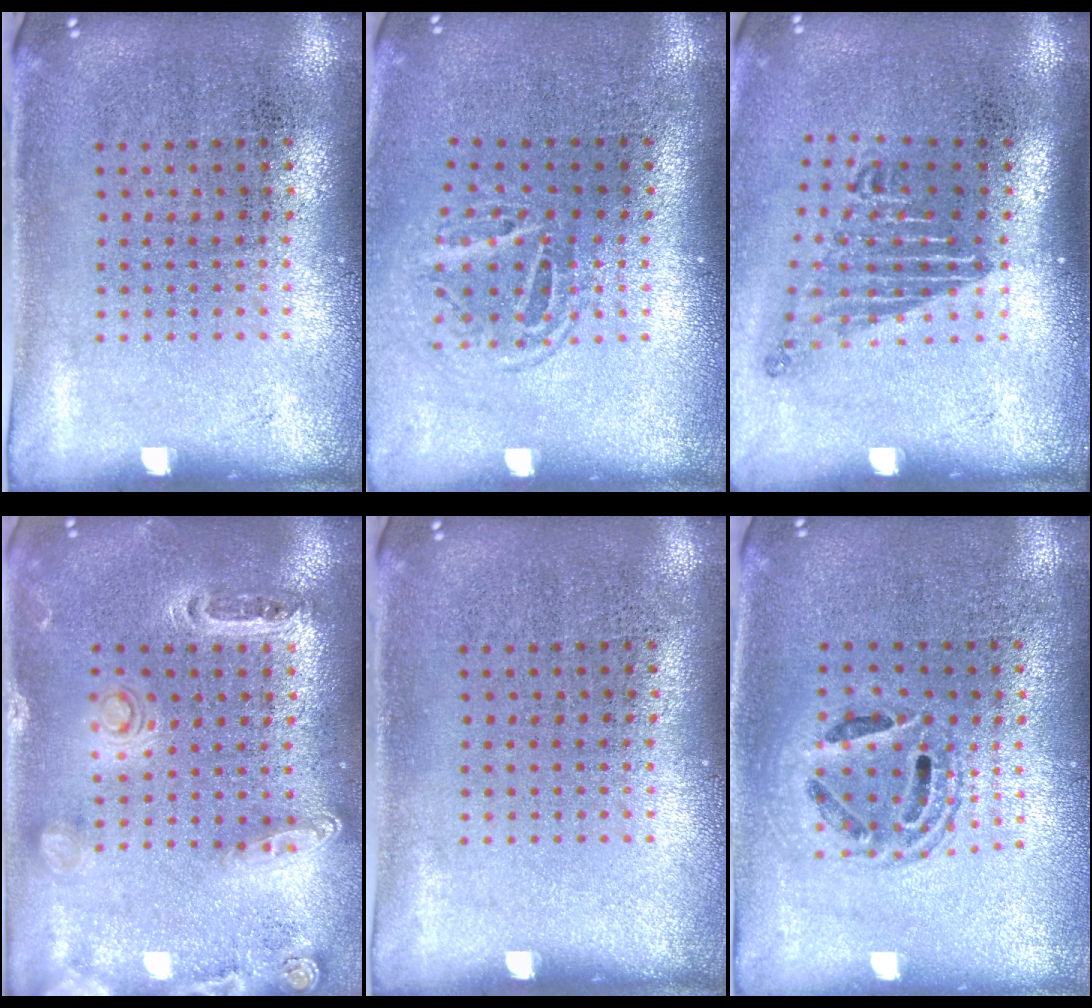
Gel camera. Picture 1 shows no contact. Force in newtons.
{"total": 1.6, "press": 1.1, "slide": 1.2}
{"total": 1.7, "press": 1.2, "slide": 1.3}
{"total": 1.3, "press": 1.3, "slide": 0.3}
{"total": 0.0}
{"total": 1.5, "press": 1.3, "slide": 0.7}